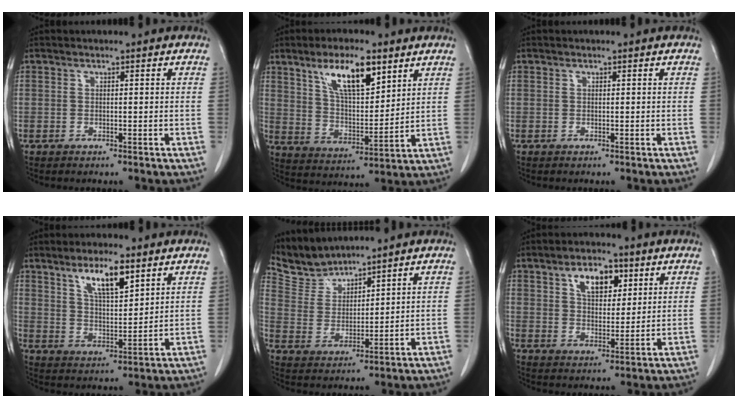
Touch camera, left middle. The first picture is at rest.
{"total": 11.6, "force": [6.8, 3.5, 8.7], "torque": [-0.158, 0.004, 0.128]}
{"total": 0.0}
{"total": 8.3, "force": [5.0, 2.1, 6.3], "torque": [-0.117, 0.000, 0.093]}
{"total": 6.3, "force": [6.2, 0.8, -0.3], "torque": [-0.003, 0.005, 0.140]}
{"total": 7.2, "force": [3.5, 3.8, 5.1], "torque": [-0.083, 0.009, 0.061]}